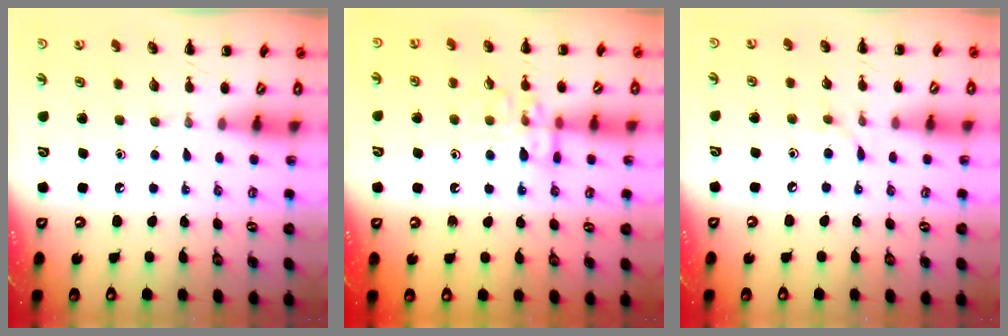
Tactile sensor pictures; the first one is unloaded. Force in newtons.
{"total": 12.1, "press": 12.0, "slide": 1.5}
{"total": 6.7, "press": 6.5, "slide": 1.8}